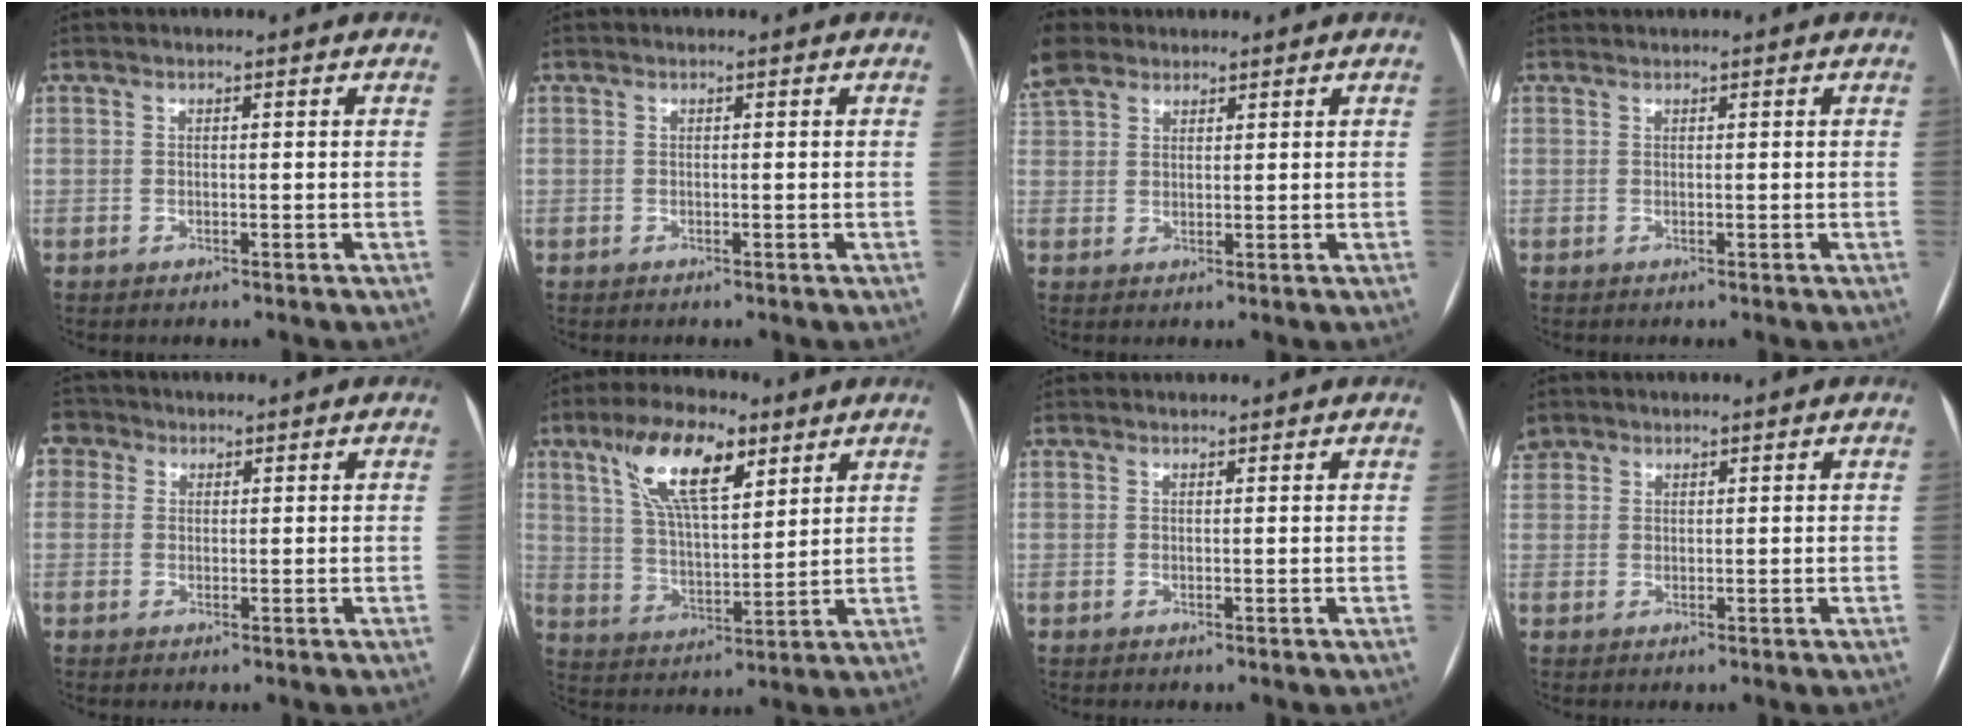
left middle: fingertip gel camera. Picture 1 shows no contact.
{"total": 0.0}
{"total": 4.8, "force": [4.1, 2.0, 1.5], "torque": [-0.064, 0.016, 0.096]}
{"total": 0.0}
{"total": 3.5, "force": [1.5, 3.1, 0.6], "torque": [-0.013, 0.014, 0.025]}
{"total": 13.0, "force": [7.2, 4.3, 9.9], "torque": [-0.189, 0.017, 0.133]}
{"total": 2.1, "force": [2.1, 0.3, 0.4], "torque": [-0.002, 0.018, 0.032]}
{"total": 5.5, "force": [3.7, 3.9, 1.2], "torque": [-0.047, 0.021, 0.077]}